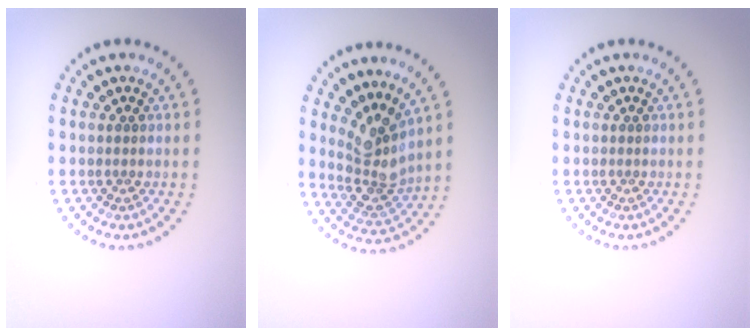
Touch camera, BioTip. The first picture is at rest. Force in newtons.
{"total": 3.8, "press": 3.1, "slide": 2.1}
{"total": 0.0}